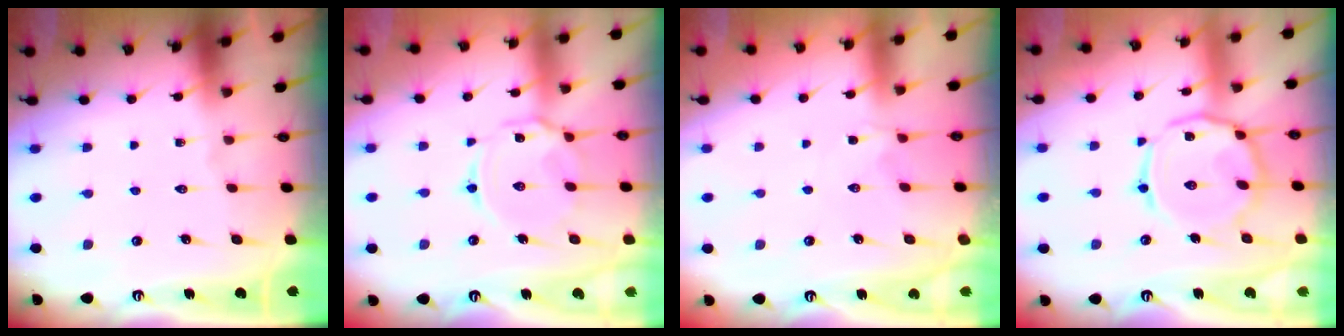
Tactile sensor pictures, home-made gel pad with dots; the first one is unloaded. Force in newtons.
{"total": 8.2, "press": 8.2, "slide": 0.7}
{"total": 1.9, "press": 1.8, "slide": 0.5}
{"total": 13.7, "press": 13.7, "slide": 1.1}